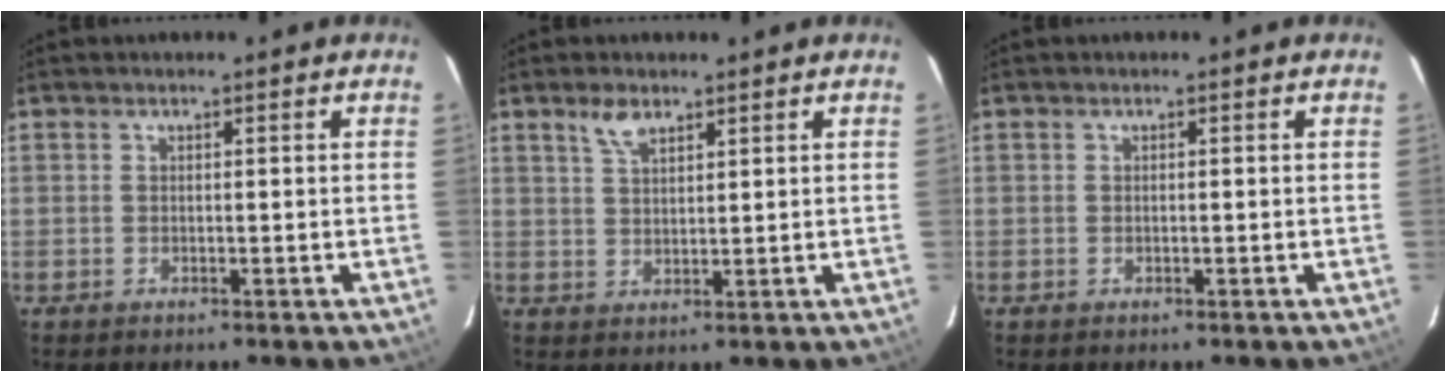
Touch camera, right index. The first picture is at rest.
{"total": 3.6, "force": [2.5, 1.6, 2.1], "torque": [-0.038, 0.005, 0.049]}
{"total": 0.0}